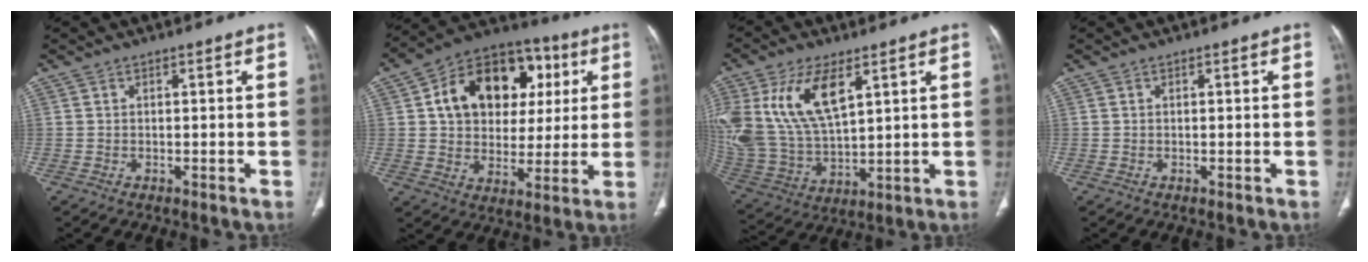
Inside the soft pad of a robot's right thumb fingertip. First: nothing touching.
{"total": 19.8, "force": [5.3, 14.5, 12.4], "torque": [-0.151, 0.017, 0.083]}
{"total": 19.5, "force": [7.7, 9.8, 15.0], "torque": [-0.313, -0.026, 0.158]}
{"total": 0.0}